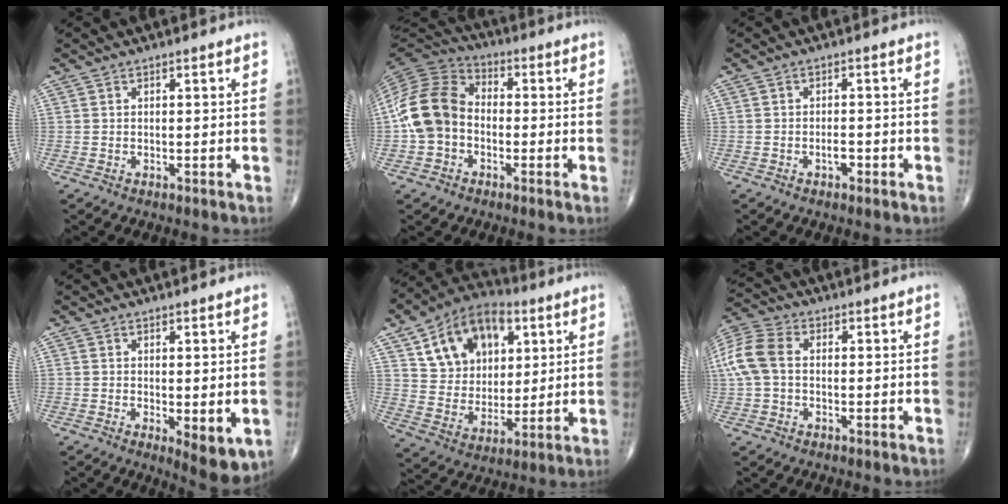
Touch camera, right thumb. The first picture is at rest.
{"total": 13.3, "force": [-1.9, 10.1, 8.3], "torque": [-0.158, 0.036, -0.050]}
{"total": 1.8, "force": [-0.9, 1.0, 1.2], "torque": [-0.013, 0.005, -0.017]}
{"total": 6.2, "force": [-1.0, 2.3, 5.7], "torque": [-0.073, -0.019, -0.008]}
{"total": 18.4, "force": [7.6, 12.5, 11.1], "torque": [-0.144, -0.015, 0.132]}
{"total": 9.8, "force": [0.9, 6.4, 7.3], "torque": [-0.183, 0.026, 0.016]}